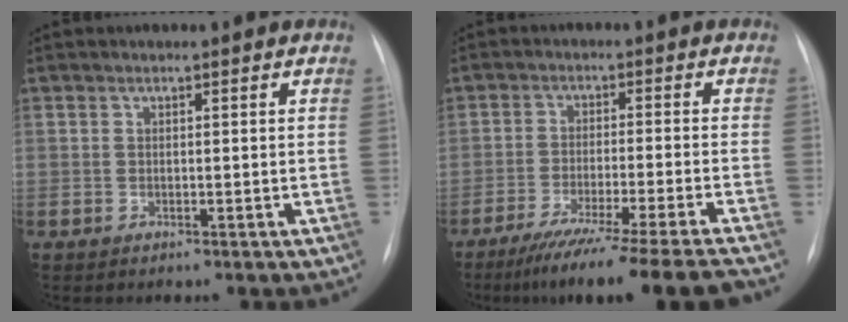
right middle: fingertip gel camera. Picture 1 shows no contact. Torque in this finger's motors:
{"motor_torque": [1.08, -1.05, 0.20, 0.10]}